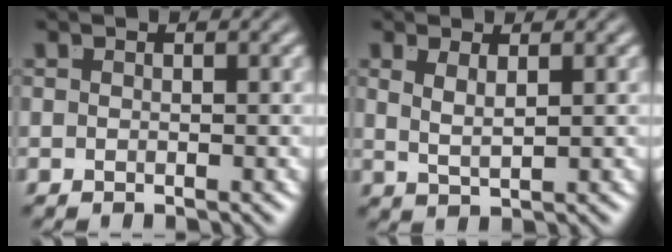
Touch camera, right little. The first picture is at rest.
{"total": 2.0, "force": [0.7, 0.2, 1.8], "torque": [-0.036, -0.005, 0.020]}